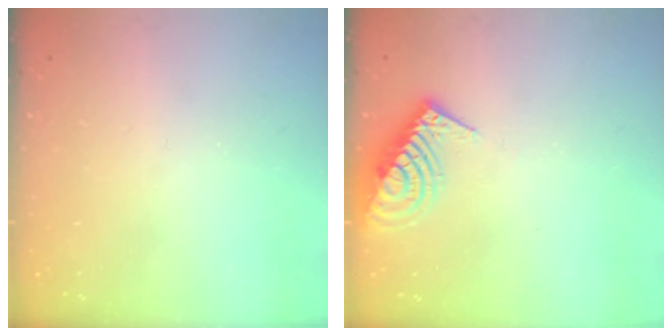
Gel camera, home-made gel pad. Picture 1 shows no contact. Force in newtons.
{"total": 14.6, "press": 14.6, "slide": 0.4}